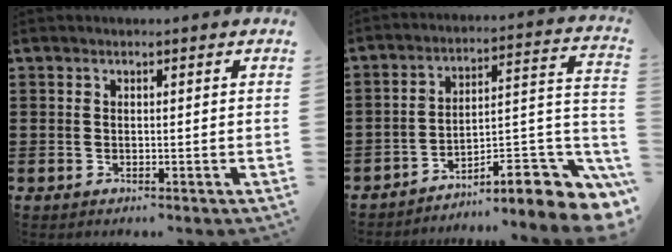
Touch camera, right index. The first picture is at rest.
{"total": 8.2, "force": [-5.7, 2.1, 5.4], "torque": [-0.065, -0.009, -0.111]}